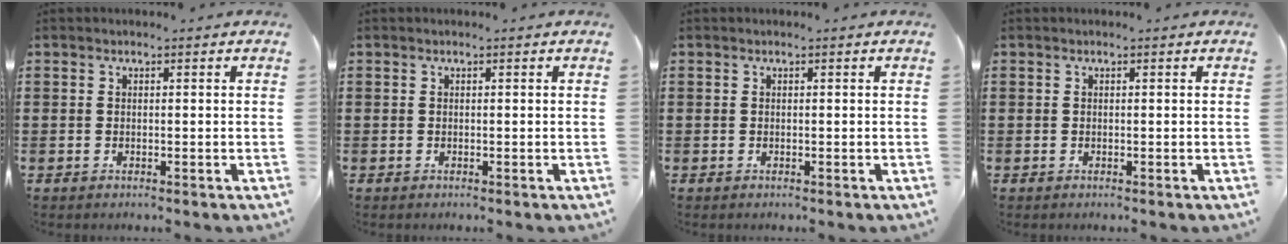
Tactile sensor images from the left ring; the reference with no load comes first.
{"total": 0.0}
{"total": 0.0}
{"total": 0.0}